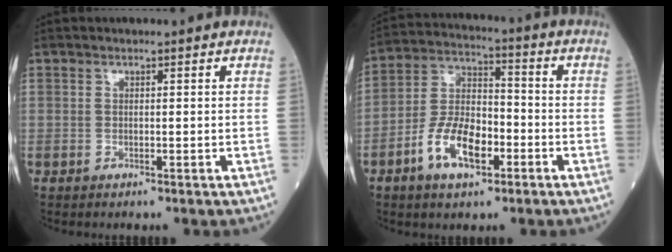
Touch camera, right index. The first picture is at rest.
{"total": 10.6, "force": [-4.7, 4.8, 8.2], "torque": [-0.168, 0.012, -0.086]}